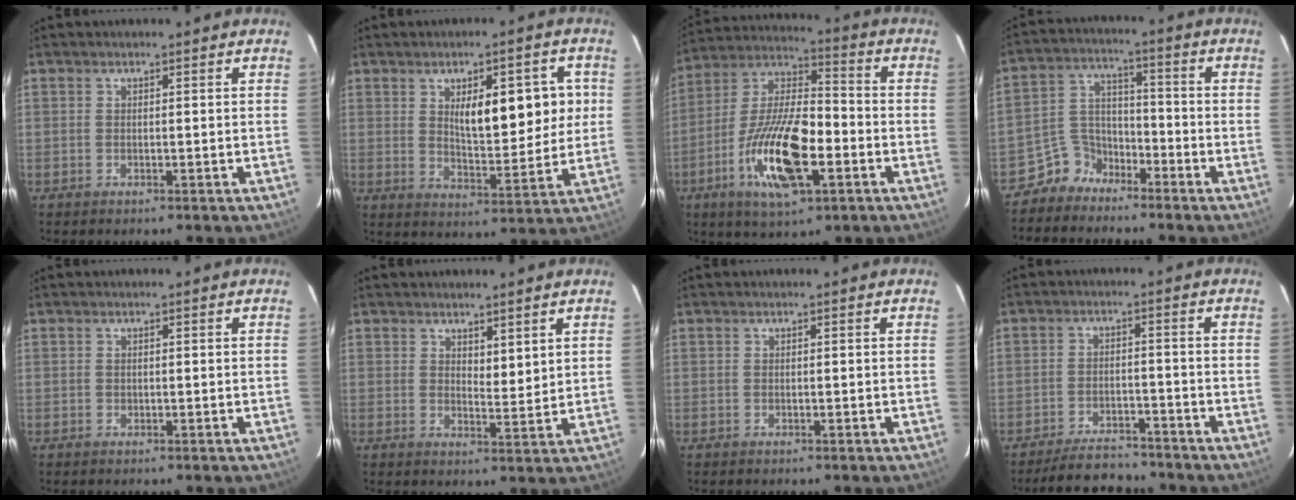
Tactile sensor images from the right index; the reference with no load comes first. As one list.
[{"total": 11.4, "force": [2.7, 4.2, 10.2], "torque": [-0.143, 0.012, 0.050]}, {"total": 16.8, "force": [-5.8, 4.8, 15.0], "torque": [-0.300, -0.003, -0.100]}, {"total": 5.9, "force": [-4.7, 3.7, -0.2], "torque": [0.009, 0.025, -0.089]}, {"total": 0.0}, {"total": 3.2, "force": [2.2, 1.1, 2.0], "torque": [-0.029, -0.013, 0.042]}, {"total": 0.0}, {"total": 6.9, "force": [-6.5, 2.0, 1.0], "torque": [-0.017, -0.003, -0.105]}]